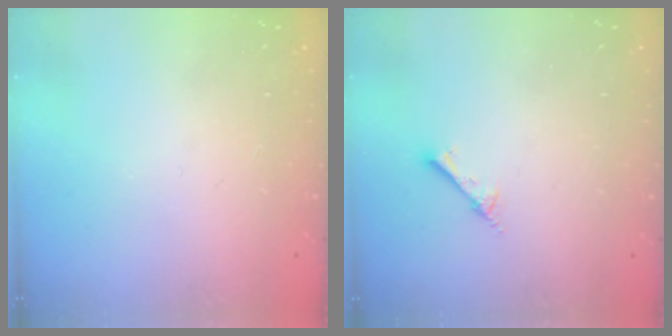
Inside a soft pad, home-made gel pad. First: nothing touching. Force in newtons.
{"total": 2.0, "press": 2.0, "slide": 0.2}